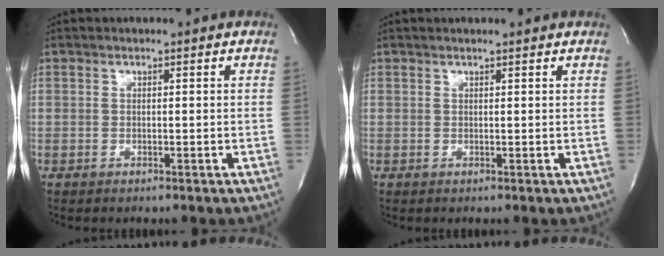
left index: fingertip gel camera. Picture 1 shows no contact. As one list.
[{"total": 2.4, "force": [2.2, -0.1, 0.8], "torque": [-0.015, 0.013, 0.027]}]